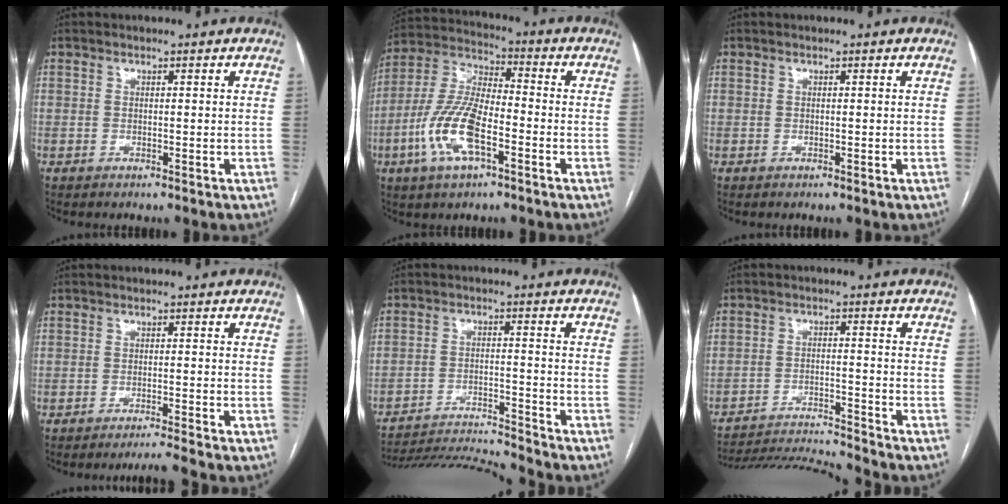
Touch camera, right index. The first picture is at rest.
{"total": 13.1, "force": [-4.8, 4.5, 11.4], "torque": [-0.249, 0.004, -0.092]}
{"total": 0.0}
{"total": 3.4, "force": [-2.9, -1.7, 0.6], "torque": [-0.009, -0.009, -0.047]}
{"total": 10.6, "force": [-10.5, -1.7, 0.9], "torque": [-0.009, -0.002, -0.182]}
{"total": 10.4, "force": [-10.2, -1.5, 0.9], "torque": [-0.010, -0.002, -0.177]}